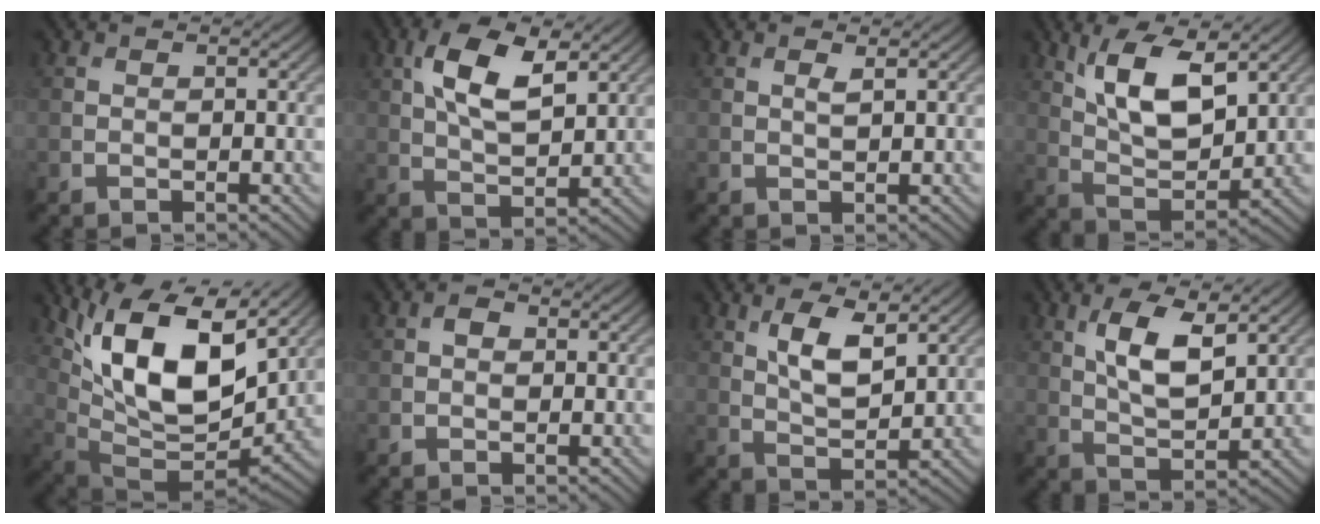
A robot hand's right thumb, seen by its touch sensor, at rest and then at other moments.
{"total": 9.1, "force": [3.8, 4.0, 7.3], "torque": [-0.150, 0.008, 0.070]}
{"total": 1.1, "force": [0.6, 0.1, 0.9], "torque": [-0.020, 0.000, 0.011]}
{"total": 10.2, "force": [4.8, 4.2, 8.0], "torque": [-0.166, -0.001, 0.098]}
{"total": 15.0, "force": [6.6, 6.4, 11.8], "torque": [-0.231, 0.005, 0.124]}
{"total": 1.2, "force": [0.2, 0.9, 0.7], "torque": [-0.012, 0.001, -0.003]}
{"total": 6.4, "force": [2.8, 2.5, 5.2], "torque": [-0.107, -0.007, 0.053]}
{"total": 7.5, "force": [3.0, 2.9, 6.2], "torque": [-0.127, -0.002, 0.056]}